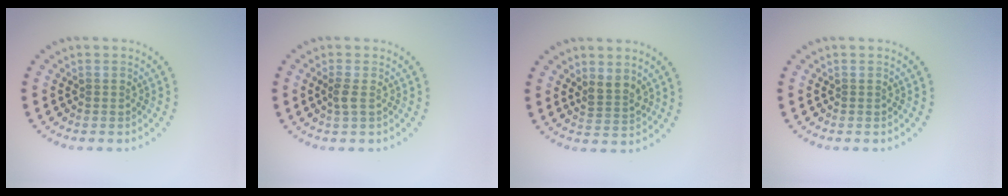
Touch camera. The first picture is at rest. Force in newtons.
{"total": 1.1, "press": 1.0, "slide": 0.4}
{"total": 2.0, "press": 1.7, "slide": 1.0}
{"total": 0.0}